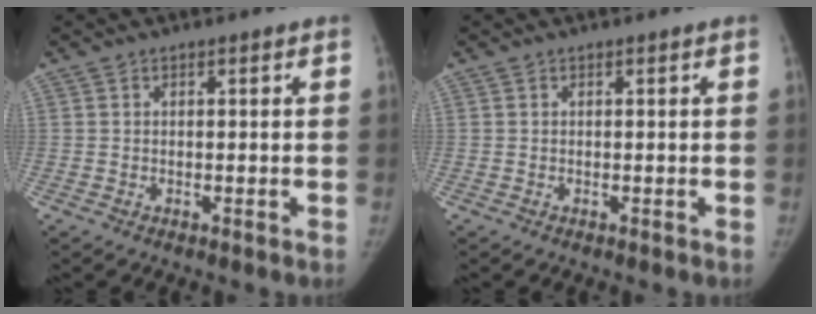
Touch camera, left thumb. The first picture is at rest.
{"total": 0.0}